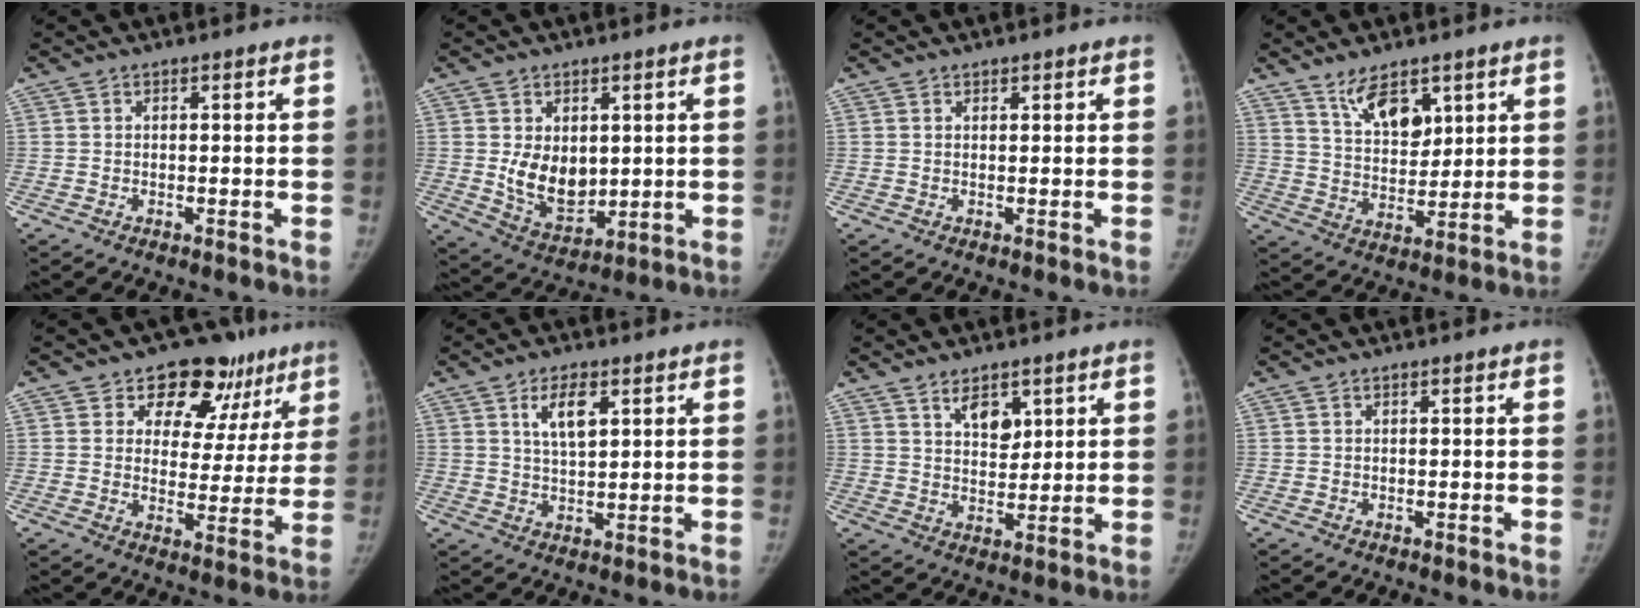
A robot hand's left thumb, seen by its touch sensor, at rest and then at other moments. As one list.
[{"total": 9.6, "force": [1.2, 6.4, 7.0], "torque": [-0.085, -0.025, 0.043]}, {"total": 0.7, "force": [0.6, 0.3, 0.4], "torque": [-0.006, -0.002, 0.008]}, {"total": 9.3, "force": [5.8, 4.6, 5.7], "torque": [-0.074, -0.042, 0.111]}, {"total": 15.0, "force": [9.3, 10.0, 6.3], "torque": [-0.014, -0.030, 0.120]}, {"total": 6.1, "force": [2.7, 2.6, 4.8], "torque": [-0.080, -0.012, 0.051]}, {"total": 6.0, "force": [3.4, 3.2, 3.7], "torque": [-0.039, -0.026, 0.062]}, {"total": 0.0}]